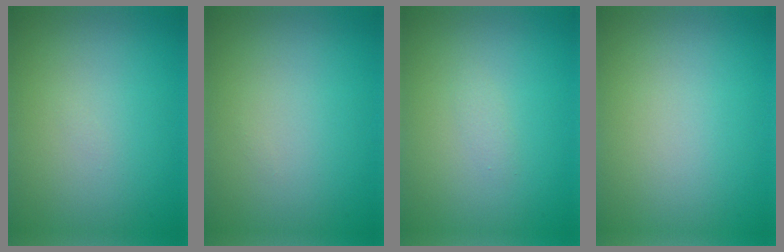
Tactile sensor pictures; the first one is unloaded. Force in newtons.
{"total": 0.0}
{"total": 0.6, "press": 0.6, "slide": 0.0}
{"total": 0.0}